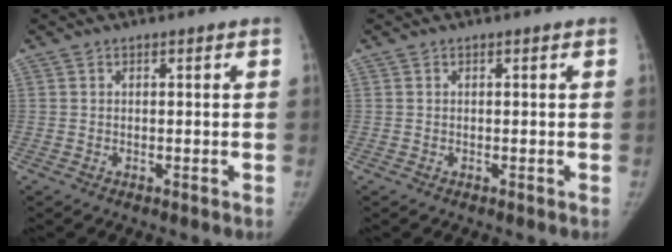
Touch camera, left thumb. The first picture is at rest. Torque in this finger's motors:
{"motor_torque": [0.01, 0.03, 0.14, -0.14, 0.00]}